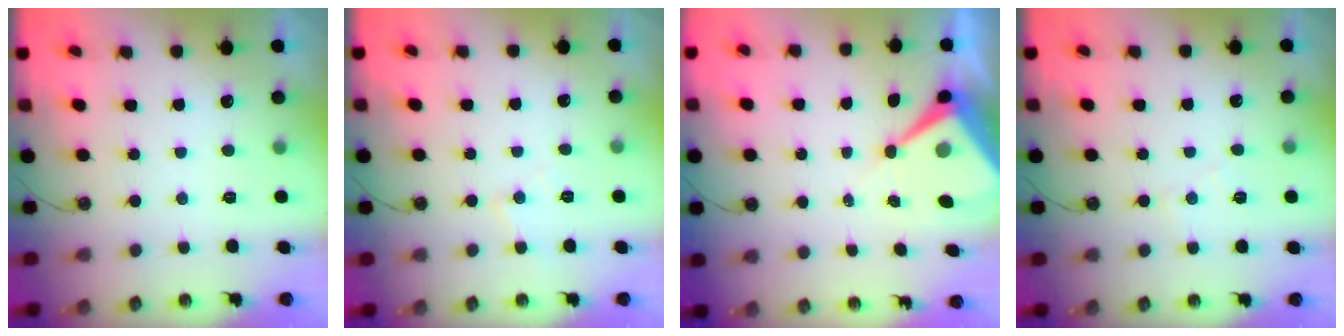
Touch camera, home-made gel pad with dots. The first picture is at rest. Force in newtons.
{"total": 5.4, "press": 5.4, "slide": 0.9}
{"total": 9.0, "press": 9.0, "slide": 0.9}
{"total": 5.2, "press": 5.2, "slide": 0.7}